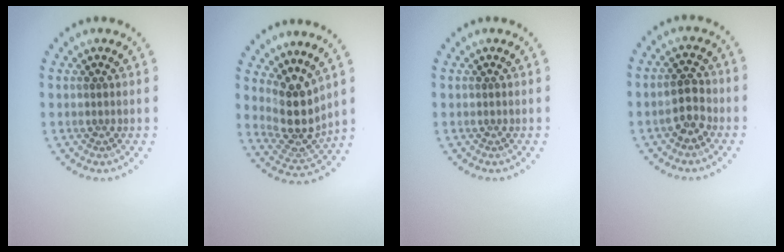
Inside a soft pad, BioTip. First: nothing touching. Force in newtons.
{"total": 4.3, "press": 3.4, "slide": 2.6}
{"total": 0.0}
{"total": 2.8, "press": 2.8, "slide": 0.5}